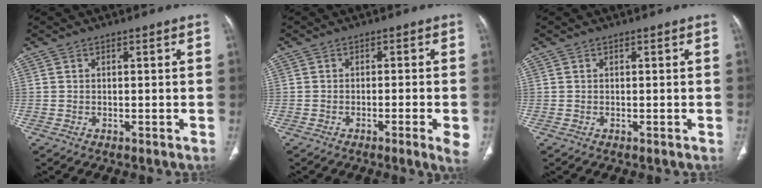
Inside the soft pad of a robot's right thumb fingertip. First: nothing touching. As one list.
[{"total": 5.0, "force": [-2.1, 0.5, 4.5], "torque": [-0.067, -0.004, -0.030]}, {"total": 0.0}]